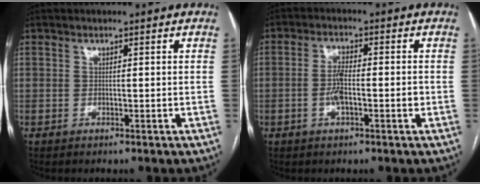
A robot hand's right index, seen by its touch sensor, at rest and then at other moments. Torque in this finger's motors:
{"motor_torque": [0.77, -0.15, 0.44, 0.09]}